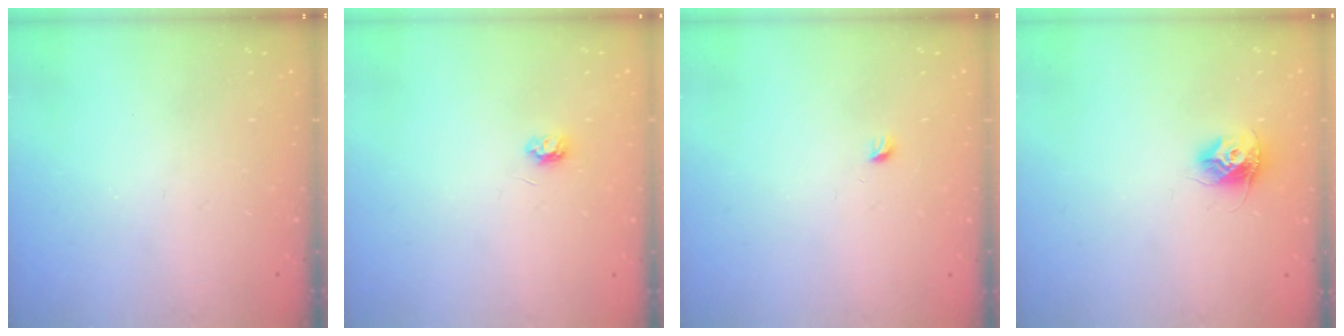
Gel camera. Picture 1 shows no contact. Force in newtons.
{"total": 3.5, "press": 3.5, "slide": 0.5}
{"total": 2.9, "press": 2.9, "slide": 0.4}
{"total": 9.5, "press": 9.5, "slide": 0.2}